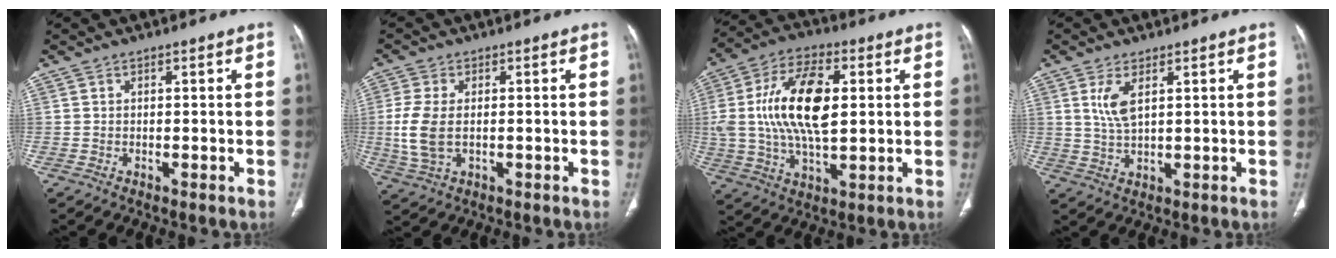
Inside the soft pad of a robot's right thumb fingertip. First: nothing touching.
{"total": 7.7, "force": [-0.4, 4.5, 6.3], "torque": [-0.154, -0.004, -0.005]}
{"total": 17.8, "force": [2.5, 8.8, 15.3], "torque": [-0.292, 0.007, 0.043]}
{"total": 4.7, "force": [1.8, 1.8, 4.0], "torque": [-0.087, -0.010, 0.045]}